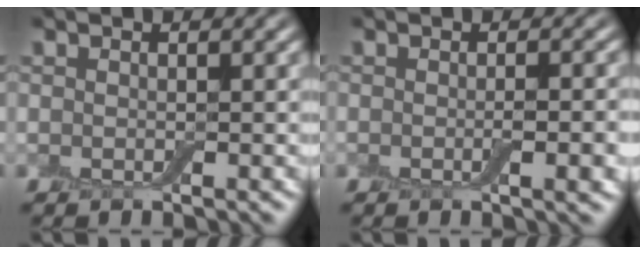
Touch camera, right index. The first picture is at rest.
{"total": 2.8, "force": [-0.6, 0.6, 2.6], "torque": [-0.037, -0.002, -0.010]}